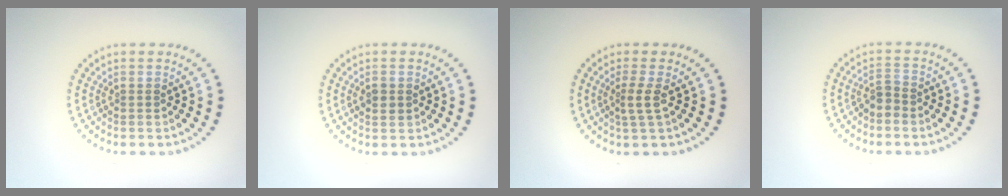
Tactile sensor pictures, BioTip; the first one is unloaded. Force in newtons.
{"total": 1.0, "press": 1.0, "slide": 0.1}
{"total": 1.8, "press": 1.2, "slide": 1.3}
{"total": 1.6, "press": 1.2, "slide": 1.1}